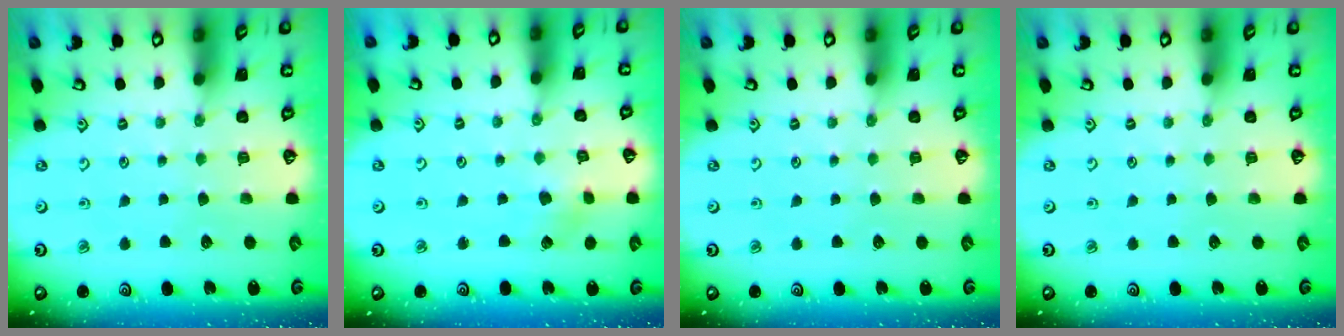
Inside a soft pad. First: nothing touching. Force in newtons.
{"total": 3.8, "press": 3.8, "slide": 0.4}
{"total": 0.0}
{"total": 0.0}